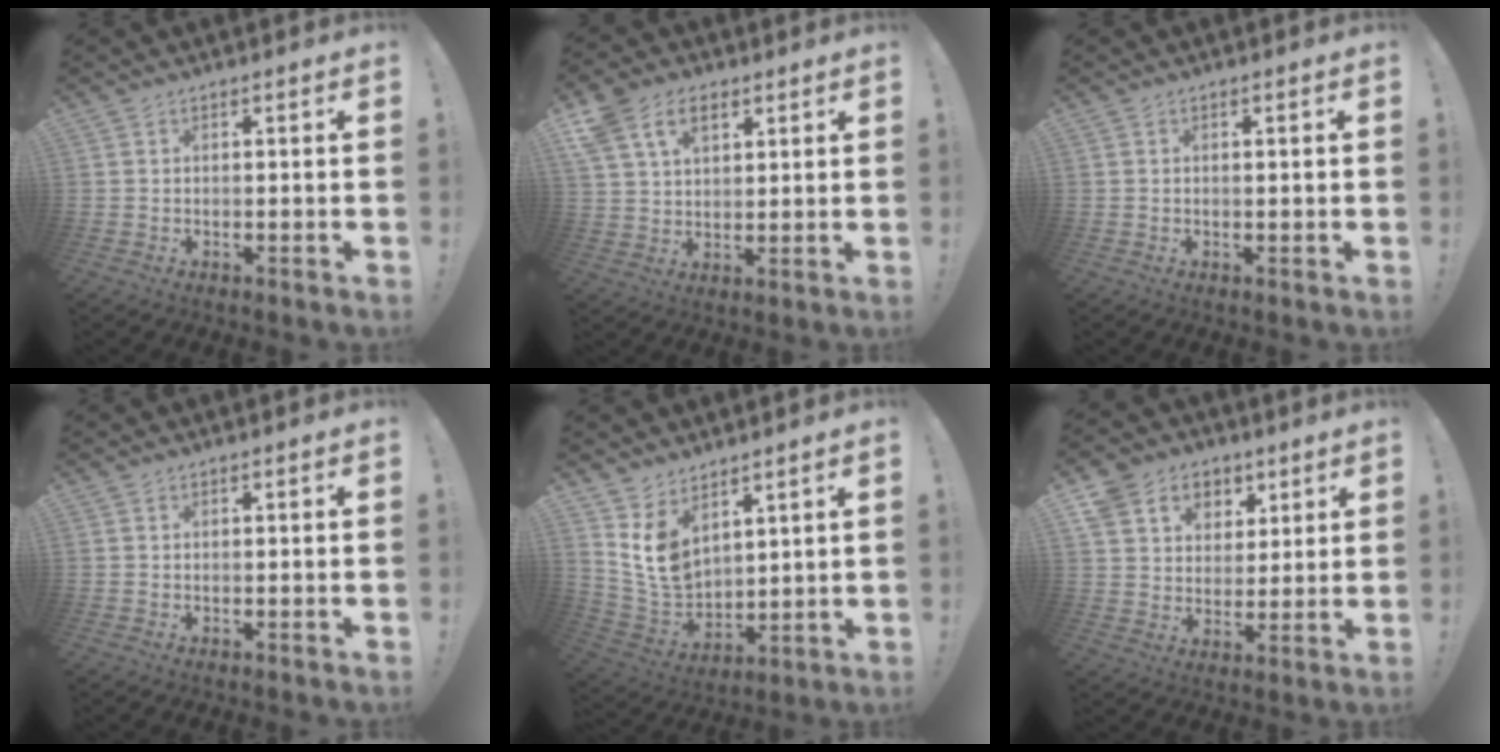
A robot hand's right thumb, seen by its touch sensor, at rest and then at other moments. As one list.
[{"total": 11.1, "force": [5.7, 7.3, 6.0], "torque": [-0.107, -0.007, 0.113]}, {"total": 0.7, "force": [0.3, -0.1, 0.6], "torque": [-0.005, -0.004, 0.003]}, {"total": 0.0}, {"total": 10.5, "force": [5.9, 6.7, 5.6], "torque": [-0.125, -0.044, 0.119]}, {"total": 11.0, "force": [5.5, 9.1, 2.8], "torque": [-0.045, -0.031, 0.111]}]